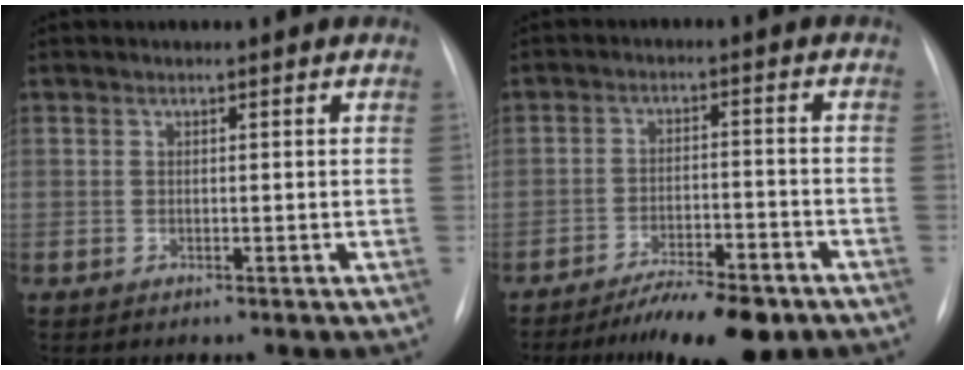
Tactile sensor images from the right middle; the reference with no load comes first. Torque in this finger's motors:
{"motor_torque": [0.73, -0.72, 0.16, 0.05]}